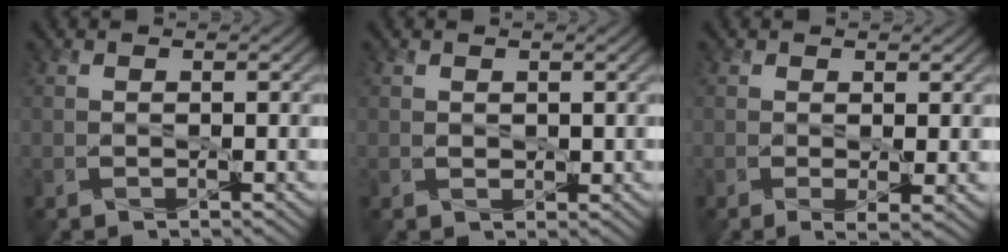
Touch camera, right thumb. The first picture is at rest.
{"total": 0.8, "force": [0.5, 0.6, 0.3], "torque": [-0.008, -0.005, 0.012]}
{"total": 1.9, "force": [0.1, 0.4, 1.9], "torque": [-0.040, -0.009, 0.002]}